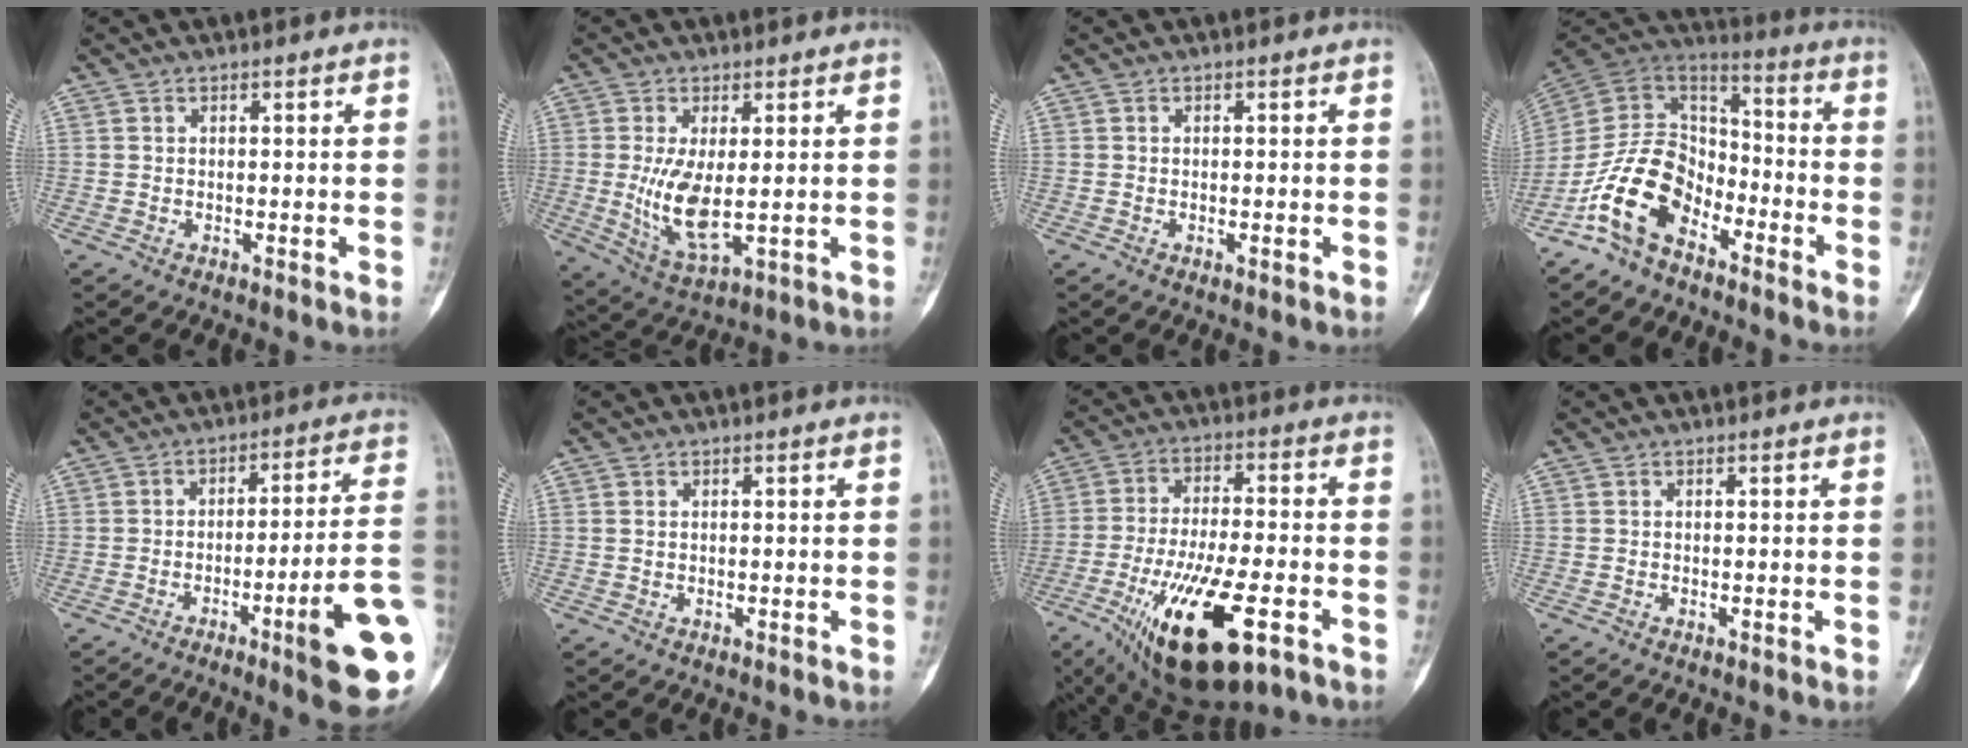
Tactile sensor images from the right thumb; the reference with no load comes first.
{"total": 9.0, "force": [0.0, 3.6, 8.2], "torque": [-0.163, -0.021, 0.013]}
{"total": 0.6, "force": [-0.1, 0.3, 0.5], "torque": [-0.009, 0.001, 0.000]}
{"total": 15.0, "force": [-8.5, 9.0, 8.4], "torque": [-0.149, 0.079, -0.172]}
{"total": 16.5, "force": [-5.5, 1.4, 15.5], "torque": [-0.174, 0.024, -0.076]}
{"total": 0.7, "force": [0.2, 0.5, 0.4], "torque": [-0.008, 0.001, 0.004]}
{"total": 20.7, "force": [-8.9, 7.4, 17.1], "torque": [-0.318, 0.011, -0.137]}
{"total": 0.0}